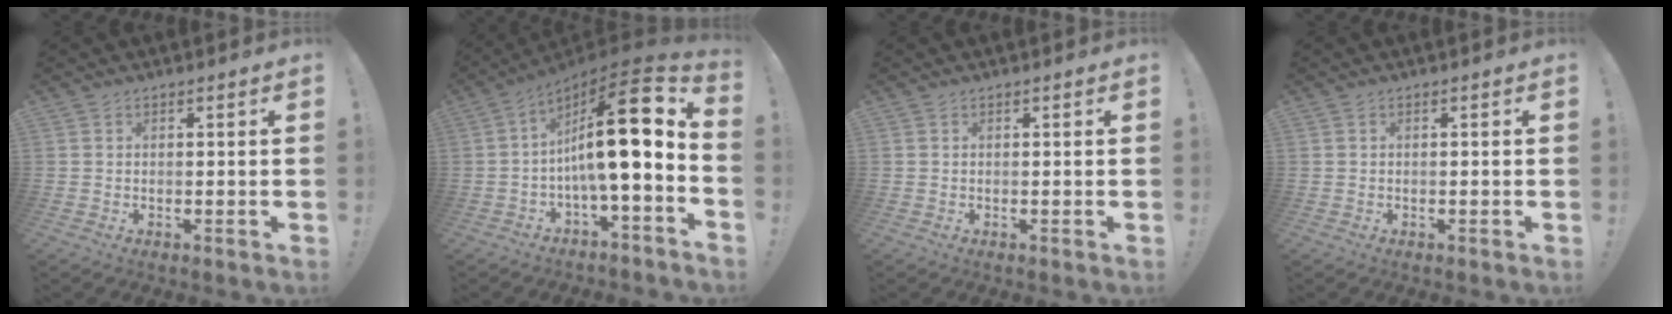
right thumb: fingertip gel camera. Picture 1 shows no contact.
{"total": 18.6, "force": [2.1, 3.8, 18.1], "torque": [-0.286, -0.018, 0.024]}
{"total": 0.0}
{"total": 0.0}